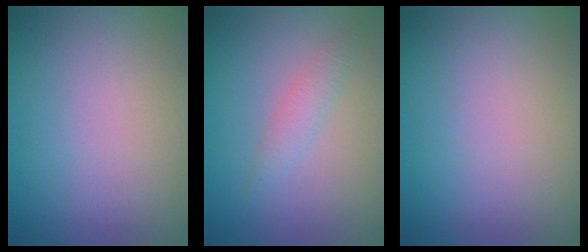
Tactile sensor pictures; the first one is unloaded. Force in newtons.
{"total": 1.6, "press": 1.6, "slide": 0.0}
{"total": 0.0}